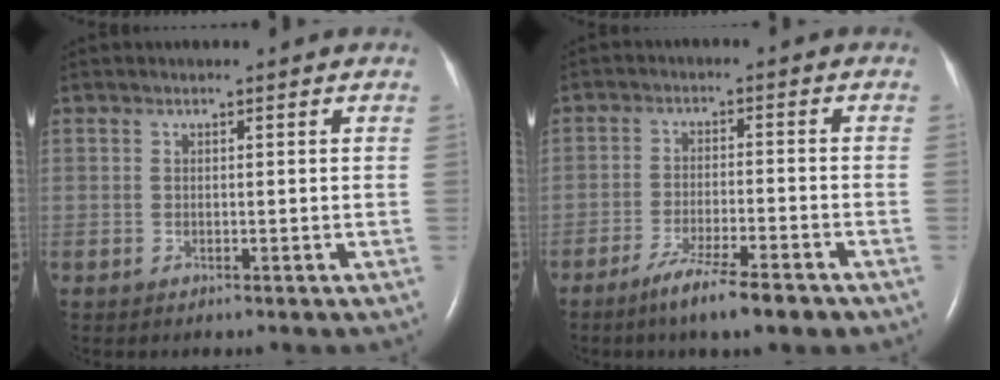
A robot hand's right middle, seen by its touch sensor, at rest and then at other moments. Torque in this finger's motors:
{"motor_torque": [0.27, -0.24, 0.14, 0.03]}